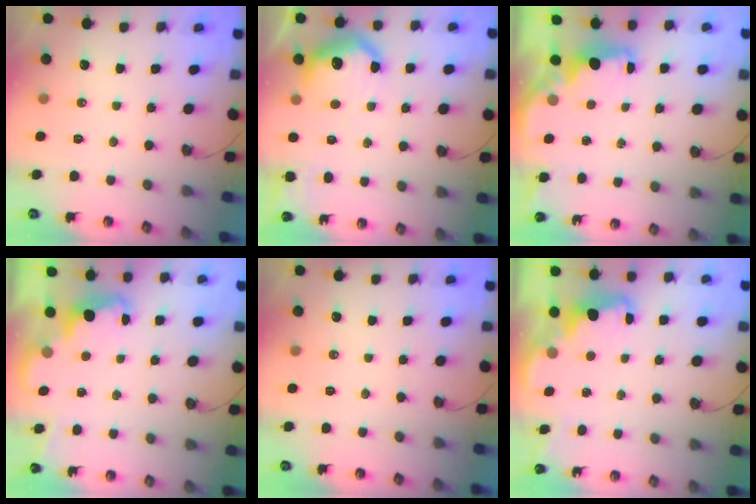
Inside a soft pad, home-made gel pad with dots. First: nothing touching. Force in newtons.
{"total": 12.4, "press": 12.4, "slide": 0.7}
{"total": 2.1, "press": 2.0, "slide": 0.6}
{"total": 2.3, "press": 2.3, "slide": 0.5}
{"total": 0.0}
{"total": 2.4, "press": 2.4, "slide": 0.5}